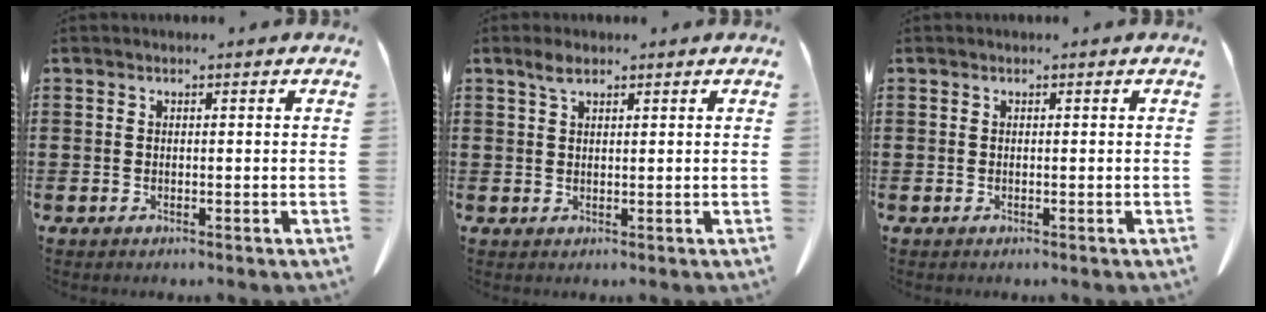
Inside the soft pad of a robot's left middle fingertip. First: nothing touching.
{"total": 2.2, "force": [1.4, 0.9, 1.5], "torque": [-0.033, 0.003, 0.026]}
{"total": 0.0}